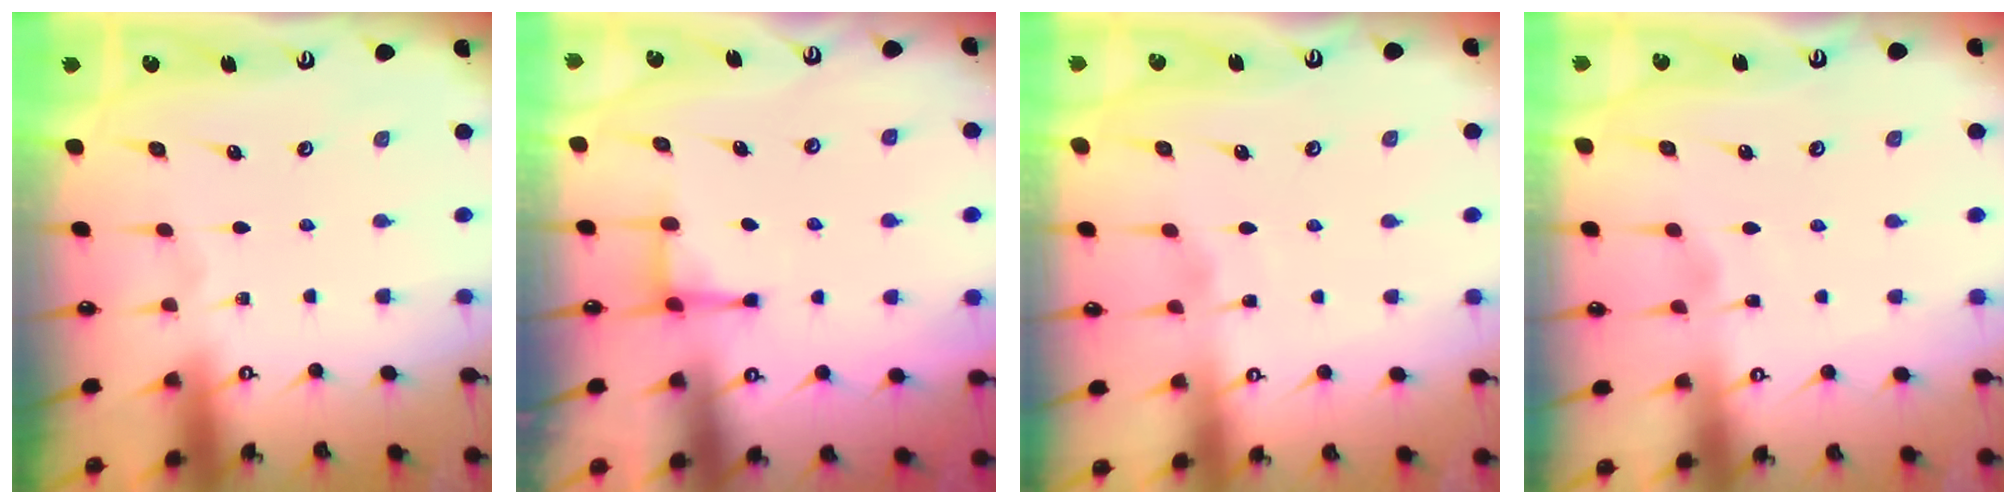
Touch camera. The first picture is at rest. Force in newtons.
{"total": 3.4, "press": 3.4, "slide": 0.5}
{"total": 2.6, "press": 2.5, "slide": 0.2}
{"total": 2.7, "press": 2.7, "slide": 0.3}